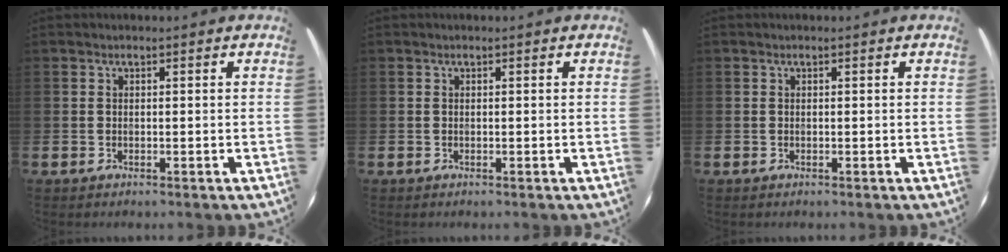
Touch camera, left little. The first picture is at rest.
{"total": 0.0}
{"total": 0.0}